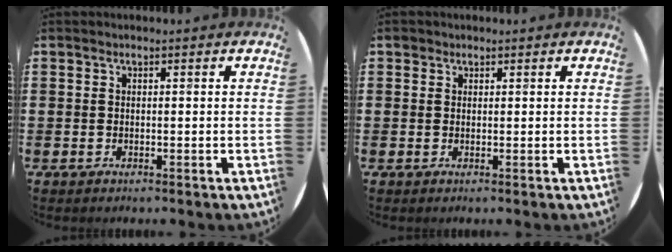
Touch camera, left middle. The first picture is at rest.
{"total": 0.7, "force": [0.6, 0.5, 0.0], "torque": [0.008, 0.000, 0.009]}